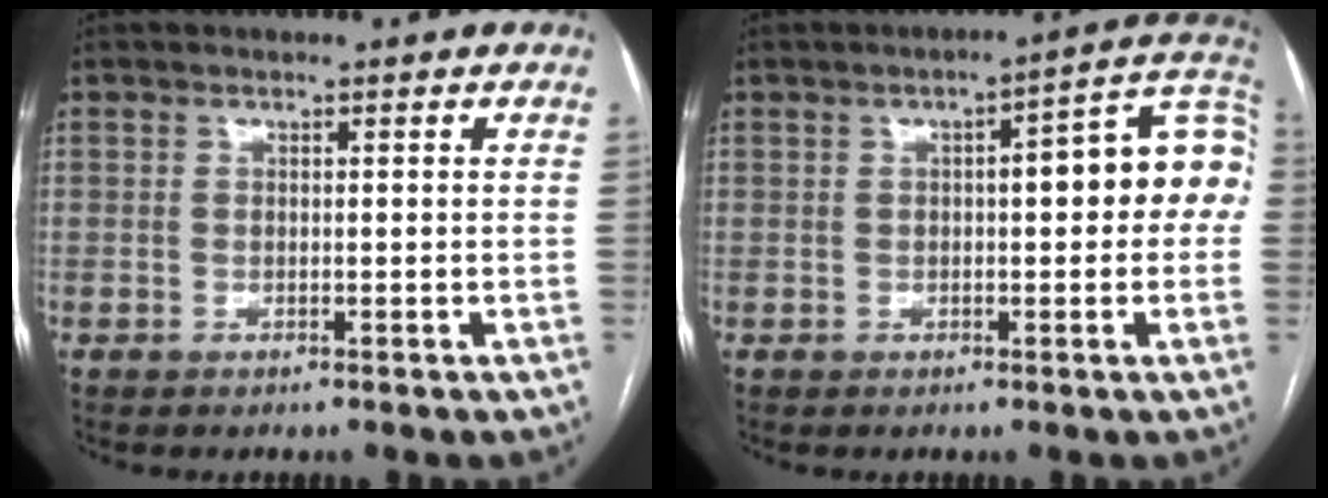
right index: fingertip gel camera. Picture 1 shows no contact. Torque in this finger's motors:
{"motor_torque": [0.54, 0.01, 0.22, 0.07]}